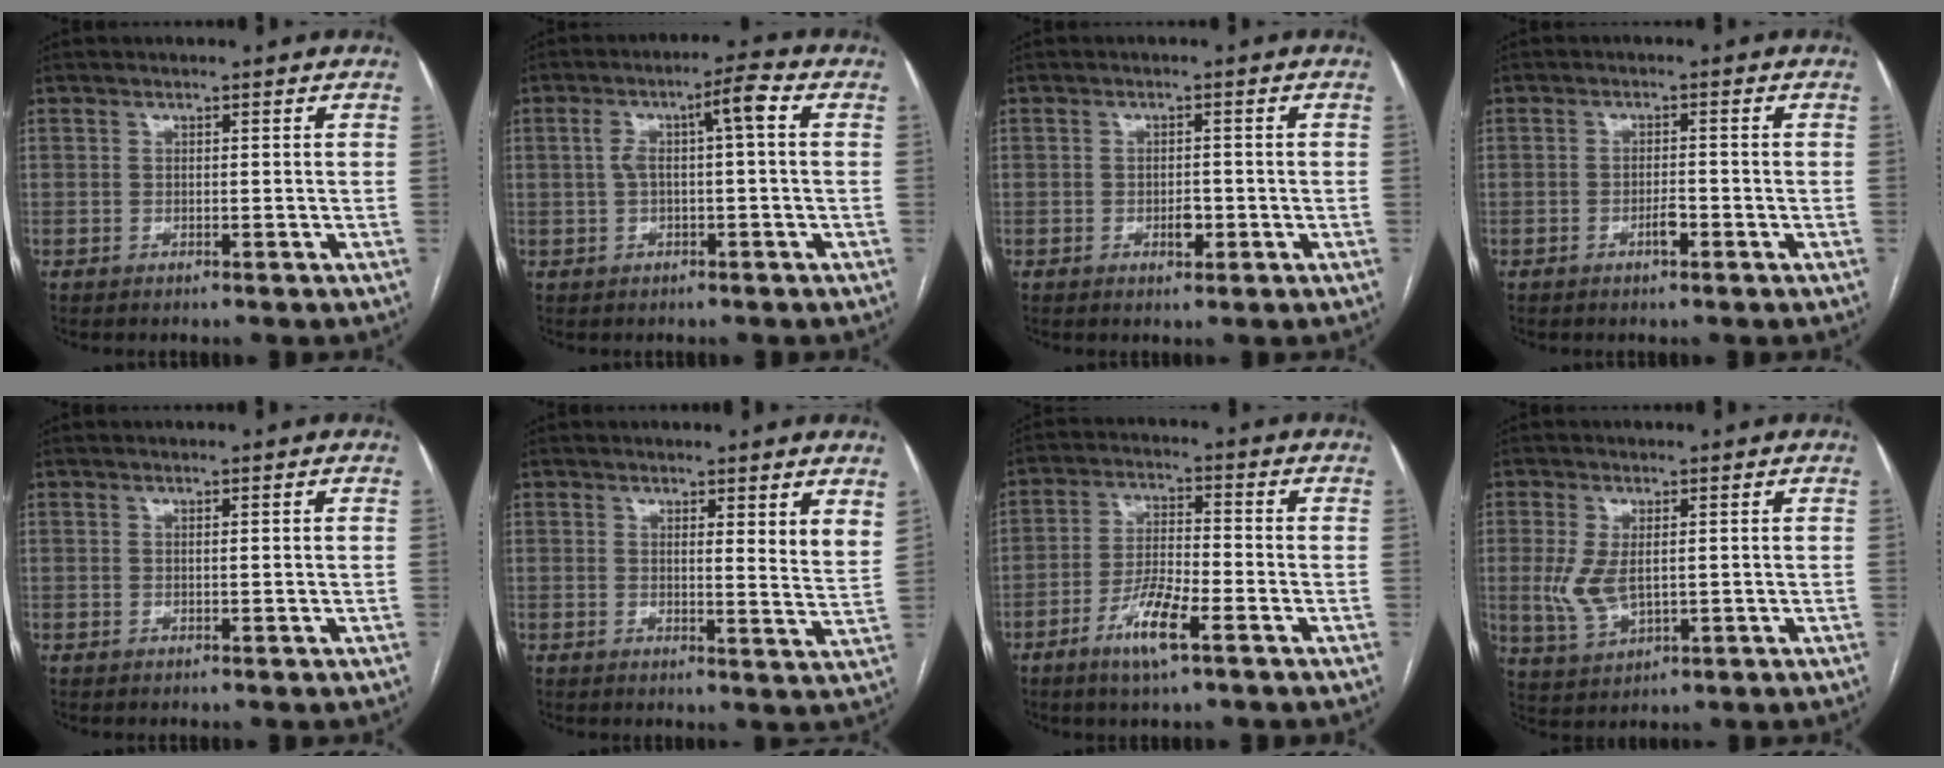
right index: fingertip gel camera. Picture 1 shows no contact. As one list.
[{"total": 5.9, "force": [0.9, 0.8, 5.8], "torque": [-0.106, 0.028, 0.017]}, {"total": 2.2, "force": [-0.7, 1.1, 1.7], "torque": [-0.029, 0.001, -0.008]}, {"total": 2.1, "force": [-1.1, 0.5, 1.7], "torque": [-0.030, 0.001, -0.019]}, {"total": 0.0}, {"total": 4.3, "force": [3.1, 0.2, 3.0], "torque": [-0.041, -0.025, 0.028]}, {"total": 7.8, "force": [-4.4, 1.1, 6.4], "torque": [-0.127, -0.006, -0.081]}, {"total": 6.0, "force": [0.3, 2.9, 5.2], "torque": [-0.120, -0.003, 0.015]}]